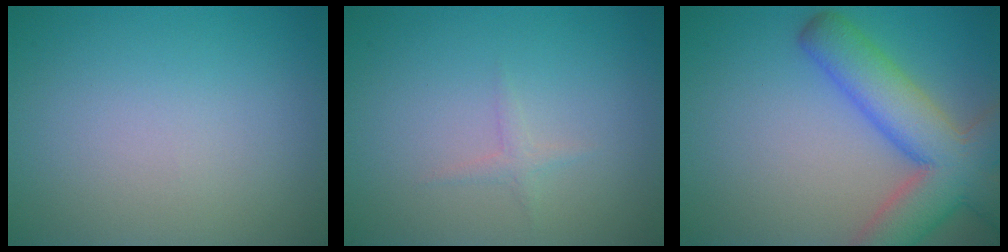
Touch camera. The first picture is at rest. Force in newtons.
{"total": 0.8, "press": 0.8, "slide": 0.1}
{"total": 8.7, "press": 8.6, "slide": 0.5}